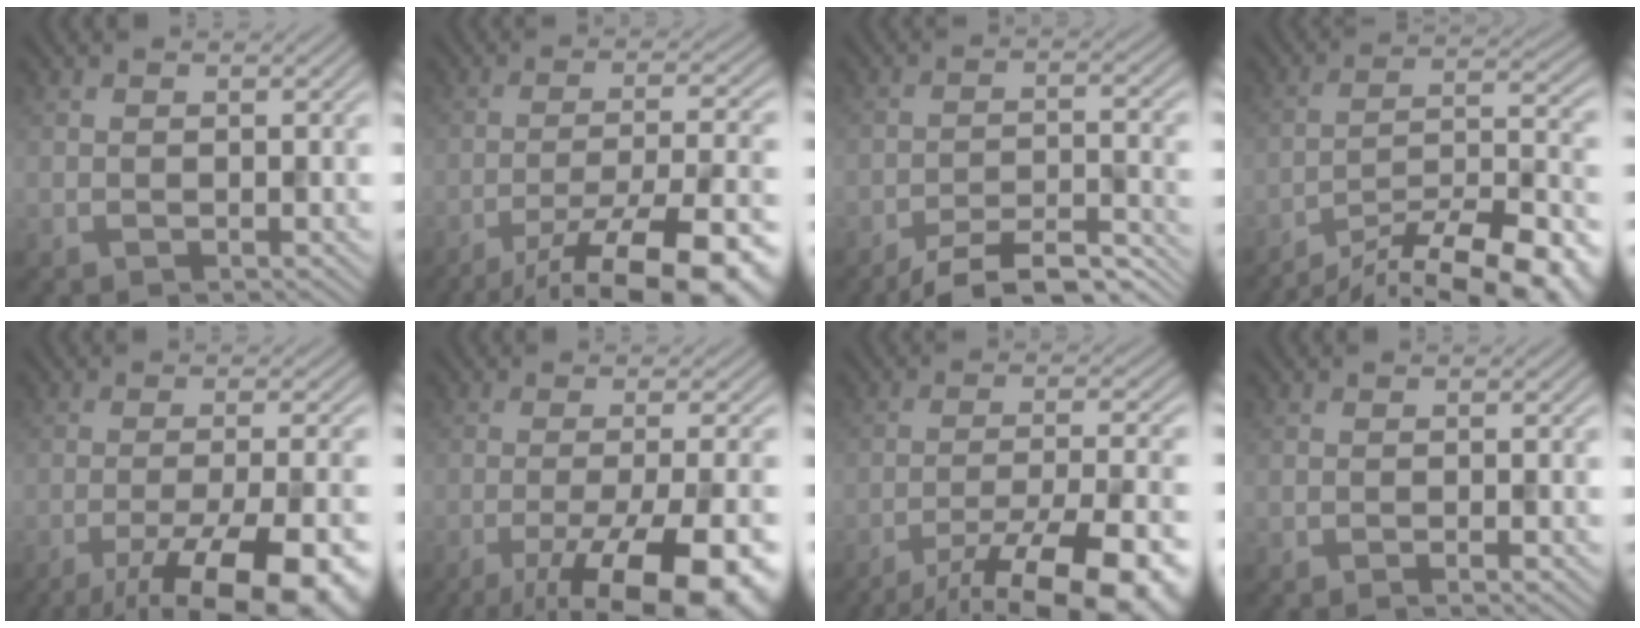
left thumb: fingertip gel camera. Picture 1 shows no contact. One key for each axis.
{"total": 16.1, "fx": -11.0, "fy": 4.1, "fz": 11.1, "tx": -0.156, "ty": -0.019, "tz": -0.154}
{"total": 8.2, "fx": -6.9, "fy": 1.5, "fz": 4.1, "tx": -0.074, "ty": -0.002, "tz": -0.103}
{"total": 18.1, "fx": -15.2, "fy": 4.1, "fz": 8.9, "tx": -0.119, "ty": -0.006, "tz": -0.224}
{"total": 15.7, "fx": -9.9, "fy": 4.4, "fz": 11.4, "tx": -0.162, "ty": -0.022, "tz": -0.130}
{"total": 15.9, "fx": -8.8, "fy": 4.3, "fz": 12.5, "tx": -0.168, "ty": -0.020, "tz": -0.120}
{"total": 17.4, "fx": -12.7, "fy": 4.7, "fz": 11.0, "tx": -0.138, "ty": -0.020, "tz": -0.172}
{"total": 1.2, "fx": -0.6, "fy": 0.1, "fz": 1.1, "tx": -0.013, "ty": 0.001, "tz": -0.014}